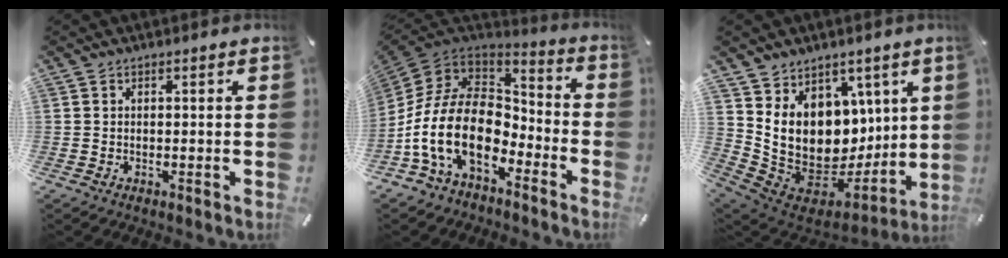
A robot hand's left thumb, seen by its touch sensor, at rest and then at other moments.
{"total": 20.4, "force": [-7.1, 13.1, 14.0], "torque": [-0.299, 0.024, -0.116]}
{"total": 14.3, "force": [3.0, 12.2, 6.9], "torque": [-0.140, -0.058, 0.072]}